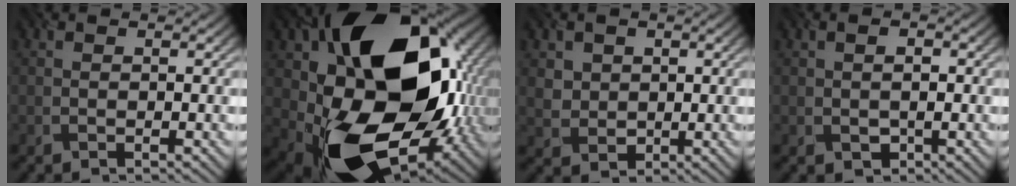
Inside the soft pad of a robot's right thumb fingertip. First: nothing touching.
{"total": 22.2, "force": [1.8, 15.6, 15.7], "torque": [-0.342, -0.045, 0.057]}
{"total": 3.3, "force": [1.2, 3.0, 0.9], "torque": [-0.038, -0.010, 0.030]}
{"total": 2.1, "force": [-0.3, 1.6, 1.3], "torque": [-0.020, -0.003, -0.001]}